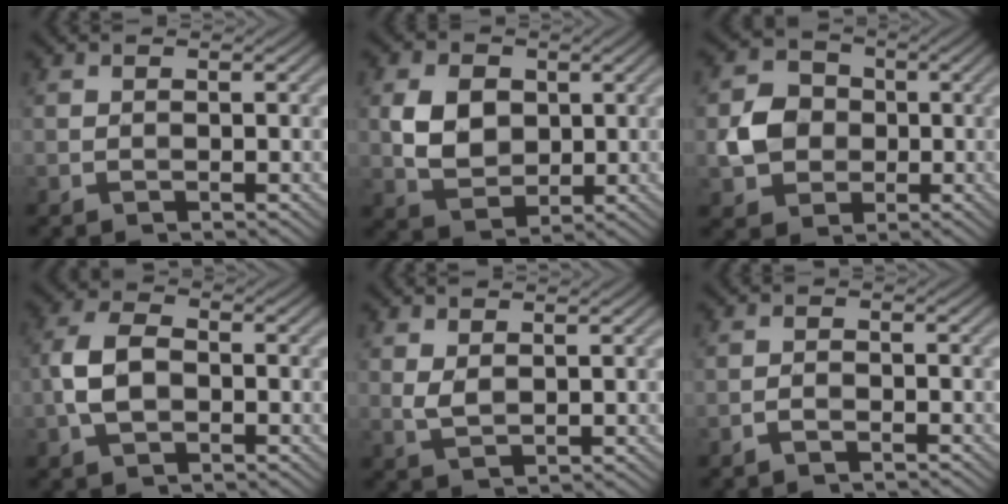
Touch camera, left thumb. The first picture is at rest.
{"total": 5.8, "force": [1.0, 4.4, 3.7], "torque": [-0.085, 0.003, 0.022]}
{"total": 5.4, "force": [-0.5, 4.8, 2.3], "torque": [-0.051, 0.007, -0.016]}
{"total": 5.2, "force": [-1.0, 3.0, 4.1], "torque": [-0.096, 0.009, -0.027]}
{"total": 1.7, "force": [1.0, 0.6, 1.2], "torque": [-0.037, 0.000, 0.026]}
{"total": 1.2, "force": [-1.2, -0.3, 0.1], "torque": [-0.005, 0.004, -0.025]}